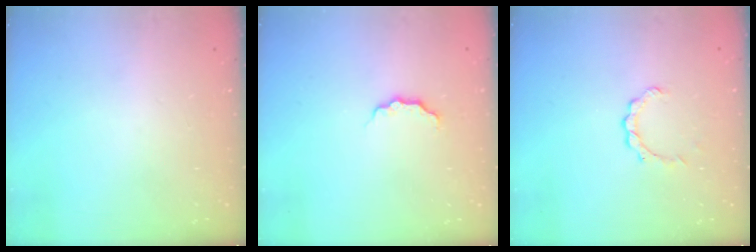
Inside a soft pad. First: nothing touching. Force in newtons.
{"total": 3.5, "press": 3.5, "slide": 0.4}
{"total": 3.6, "press": 3.6, "slide": 0.3}